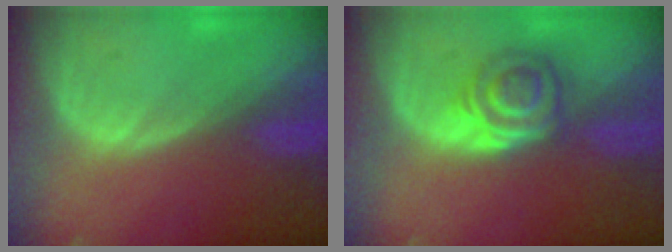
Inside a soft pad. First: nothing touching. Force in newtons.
{"total": 5.6, "press": 5.3, "slide": 1.8}